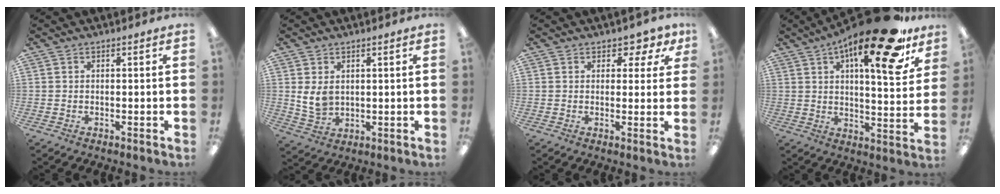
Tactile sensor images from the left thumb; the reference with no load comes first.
{"total": 5.6, "force": [1.9, 4.0, 3.5], "torque": [-0.076, -0.009, 0.035]}
{"total": 3.9, "force": [2.2, 2.8, 1.5], "torque": [-0.012, -0.004, 0.036]}
{"total": 21.9, "force": [13.4, 6.0, 16.3], "torque": [-0.238, -0.075, 0.204]}